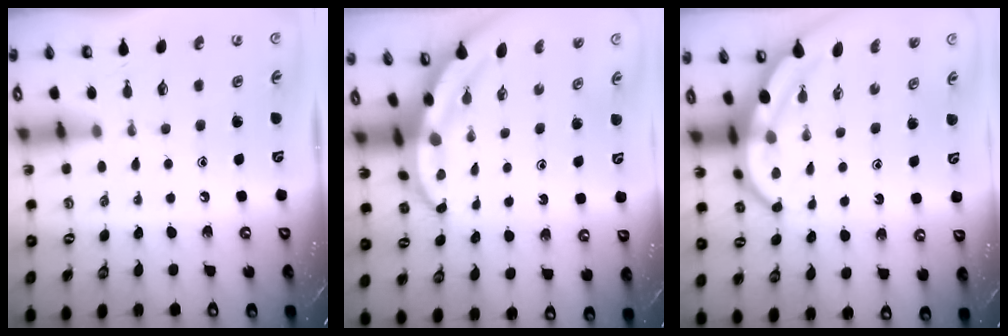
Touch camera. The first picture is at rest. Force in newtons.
{"total": 4.3, "press": 4.3, "slide": 0.5}
{"total": 7.4, "press": 7.3, "slide": 0.8}